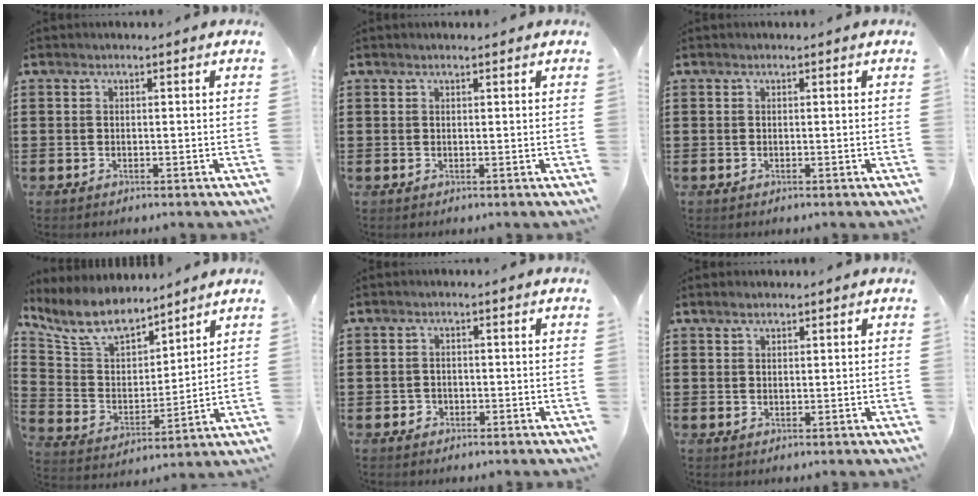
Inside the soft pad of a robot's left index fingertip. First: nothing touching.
{"total": 0.6, "force": [0.5, 0.0, 0.3], "torque": [-0.006, -0.001, 0.010]}
{"total": 0.0}
{"total": 10.2, "force": [8.7, 3.5, 3.9], "torque": [-0.117, -0.040, 0.162]}
{"total": 1.1, "force": [-0.5, 1.0, 0.1], "torque": [-0.006, 0.003, -0.012]}
{"total": 1.2, "force": [1.1, 0.4, 0.4], "torque": [-0.008, 0.002, 0.021]}